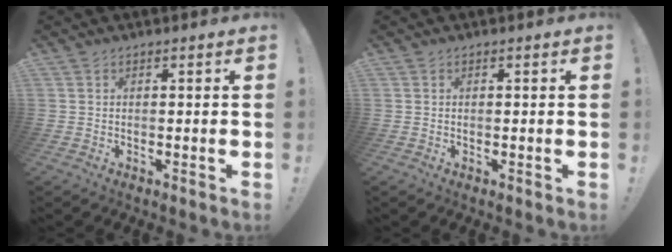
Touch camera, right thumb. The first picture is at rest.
{"total": 0.0}